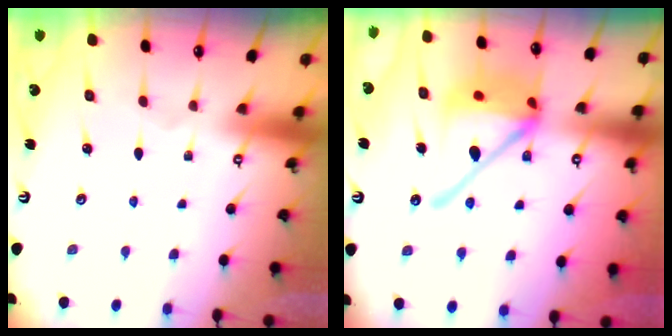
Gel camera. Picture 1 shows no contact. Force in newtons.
{"total": 17.8, "press": 17.6, "slide": 3.0}